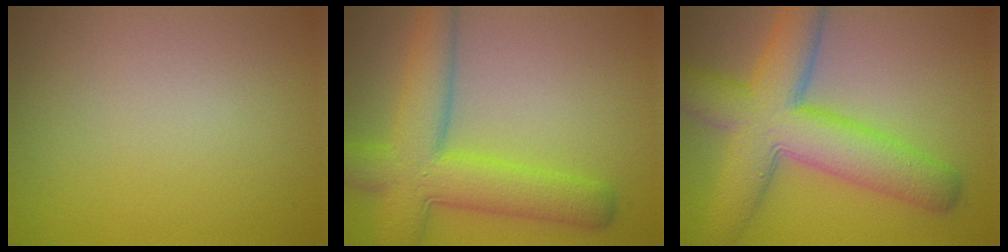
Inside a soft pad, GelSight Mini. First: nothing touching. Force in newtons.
{"total": 8.0, "press": 8.0, "slide": 0.4}
{"total": 9.9, "press": 9.9, "slide": 0.4}